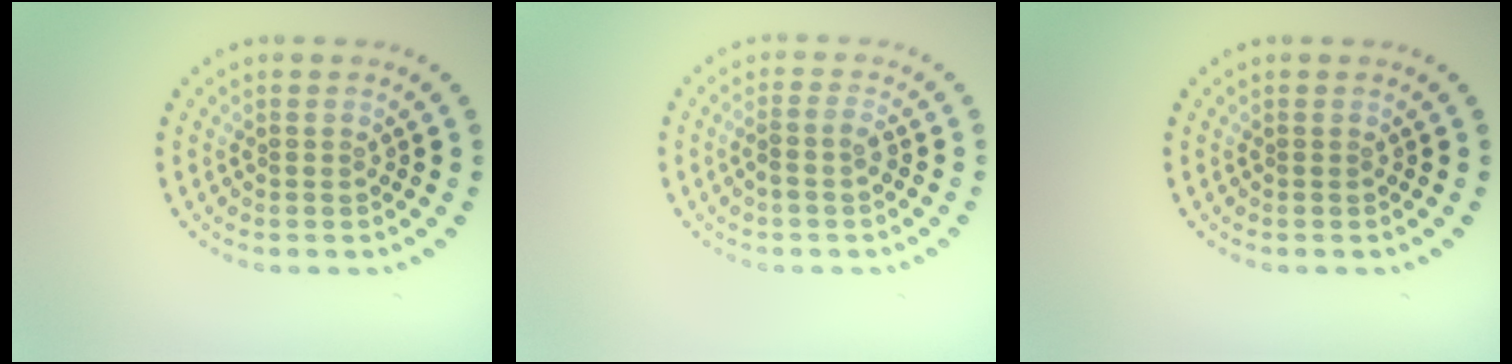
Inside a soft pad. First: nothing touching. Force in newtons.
{"total": 1.5, "press": 1.2, "slide": 0.9}
{"total": 0.0}